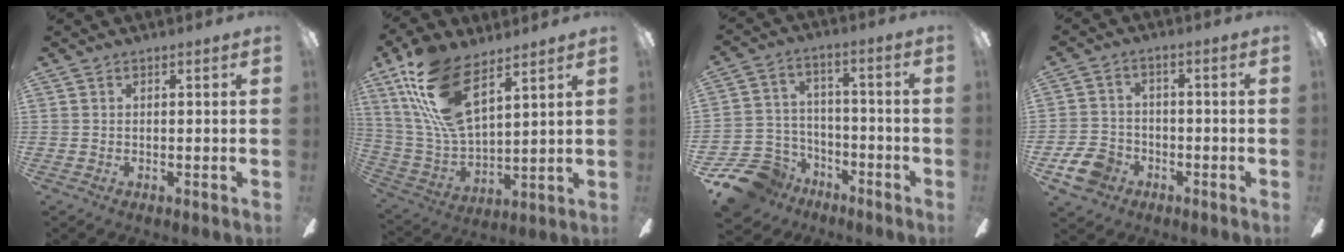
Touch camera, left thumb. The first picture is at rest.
{"total": 20.0, "force": [11.6, 8.7, 13.8], "torque": [-0.302, -0.047, 0.205]}
{"total": 12.4, "force": [-8.5, 8.0, 4.2], "torque": [-0.104, 0.058, -0.154]}
{"total": 8.0, "force": [-4.0, 5.9, 3.5], "torque": [-0.091, 0.025, -0.076]}